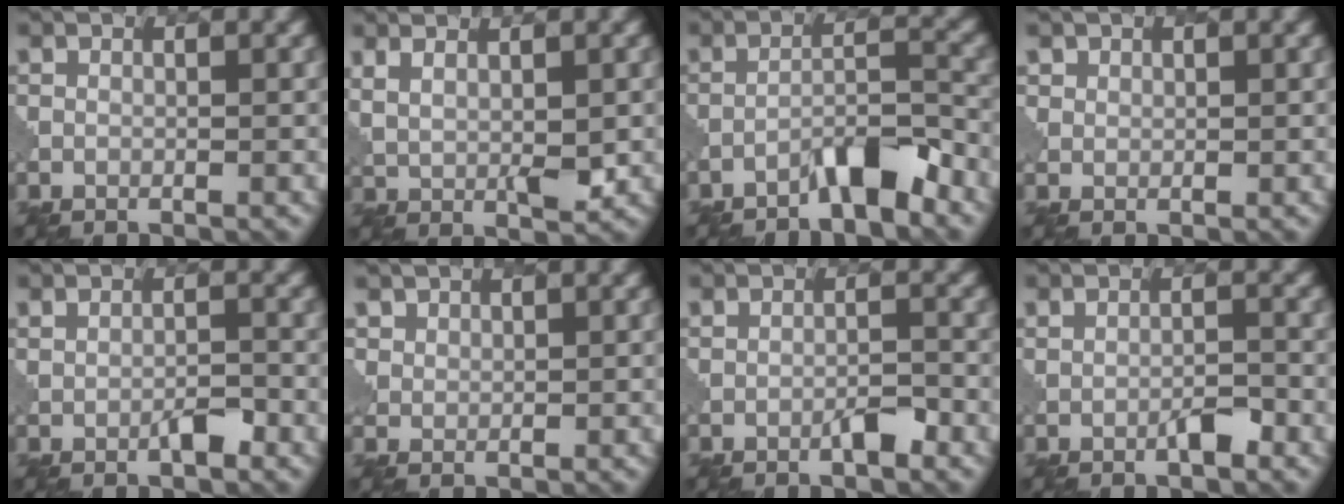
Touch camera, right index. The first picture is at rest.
{"total": 3.9, "force": [1.2, 1.2, 3.6], "torque": [-0.071, -0.006, 0.030]}
{"total": 4.0, "force": [-3.1, 0.5, 2.5], "torque": [-0.043, 0.016, -0.060]}
{"total": 1.2, "force": [0.7, 1.0, 0.2], "torque": [0.000, -0.002, 0.011]}
{"total": 1.9, "force": [-0.5, 0.8, 1.6], "torque": [-0.032, -0.002, -0.009]}
{"total": 1.9, "force": [1.3, 1.4, 0.3], "torque": [-0.013, -0.009, 0.035]}
{"total": 1.7, "force": [-0.9, 0.4, 1.4], "torque": [-0.025, 0.001, -0.017]}
{"total": 1.7, "force": [-0.6, 0.5, 1.5], "torque": [-0.029, -0.003, -0.013]}